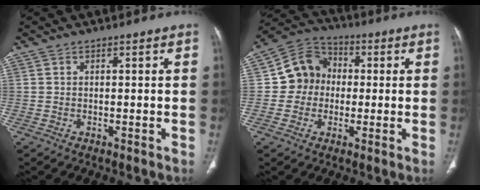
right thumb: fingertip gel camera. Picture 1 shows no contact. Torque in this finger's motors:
{"motor_torque": [-0.50, 0.56, -0.04, -0.11, 0.09]}